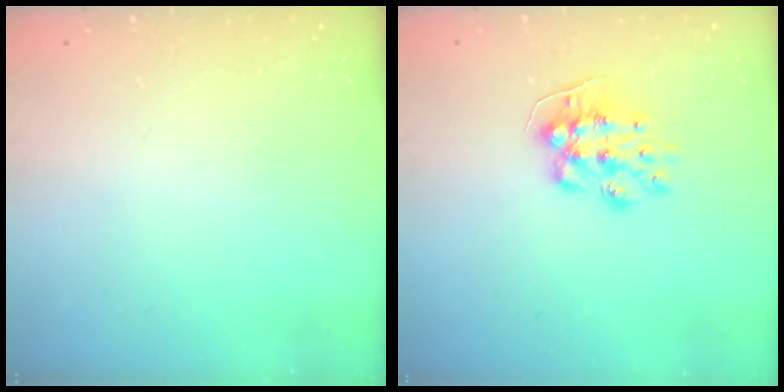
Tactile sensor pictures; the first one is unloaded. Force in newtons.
{"total": 8.9, "press": 8.9, "slide": 0.1}